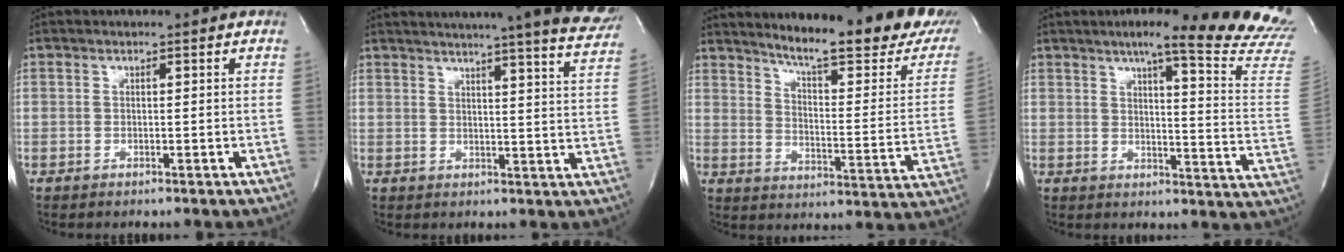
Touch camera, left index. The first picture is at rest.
{"total": 25.0, "force": [22.3, 0.7, 11.2], "torque": [-0.167, -0.057, 0.256]}
{"total": 22.6, "force": [18.9, 2.3, 12.2], "torque": [-0.174, -0.075, 0.237]}
{"total": 20.8, "force": [18.2, -0.3, 10.2], "torque": [-0.128, -0.086, 0.203]}